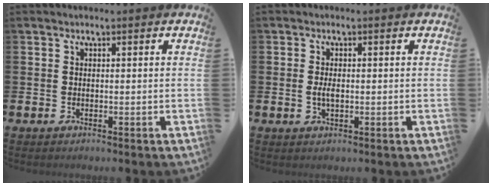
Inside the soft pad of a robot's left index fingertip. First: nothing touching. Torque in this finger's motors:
{"motor_torque": [0.22, 0.09, 0.07, 0.03]}